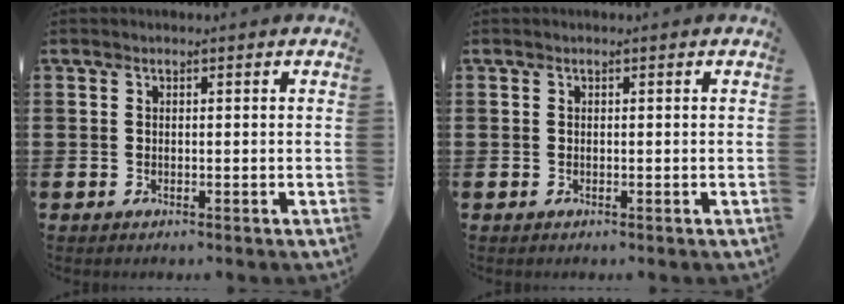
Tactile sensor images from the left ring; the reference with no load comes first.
{"total": 0.0}